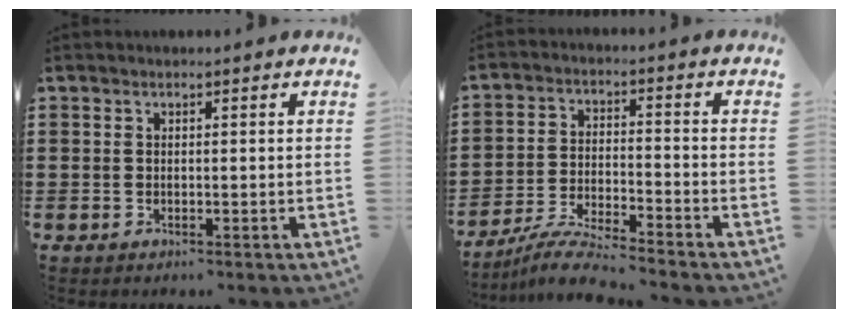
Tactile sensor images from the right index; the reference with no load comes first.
{"total": 6.1, "force": [-5.8, -0.2, 2.0], "torque": [-0.051, -0.009, -0.114]}